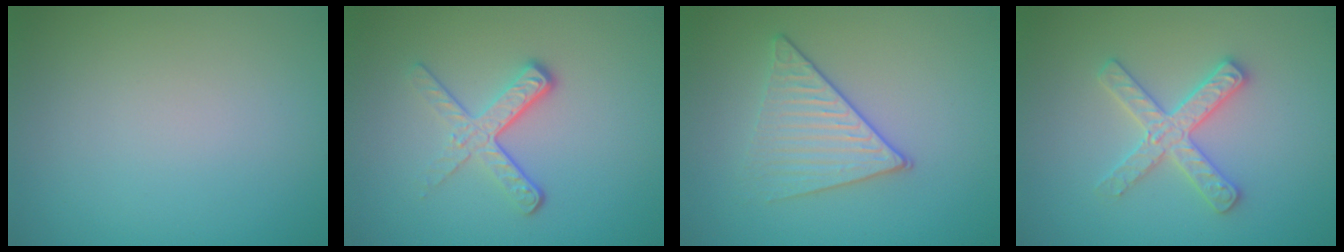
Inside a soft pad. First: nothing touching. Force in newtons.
{"total": 3.6, "press": 2.2, "slide": 2.8}
{"total": 3.3, "press": 3.1, "slide": 1.1}
{"total": 2.9, "press": 2.9, "slide": 0.5}